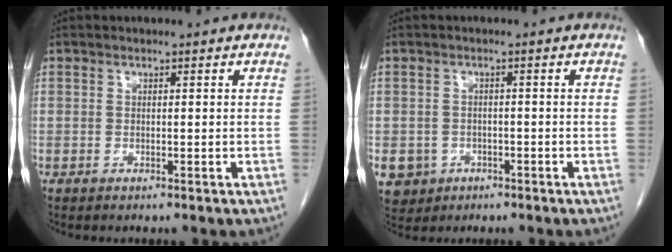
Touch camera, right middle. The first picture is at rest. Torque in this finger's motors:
{"motor_torque": [0.52, -0.39, 0.17, 0.03]}